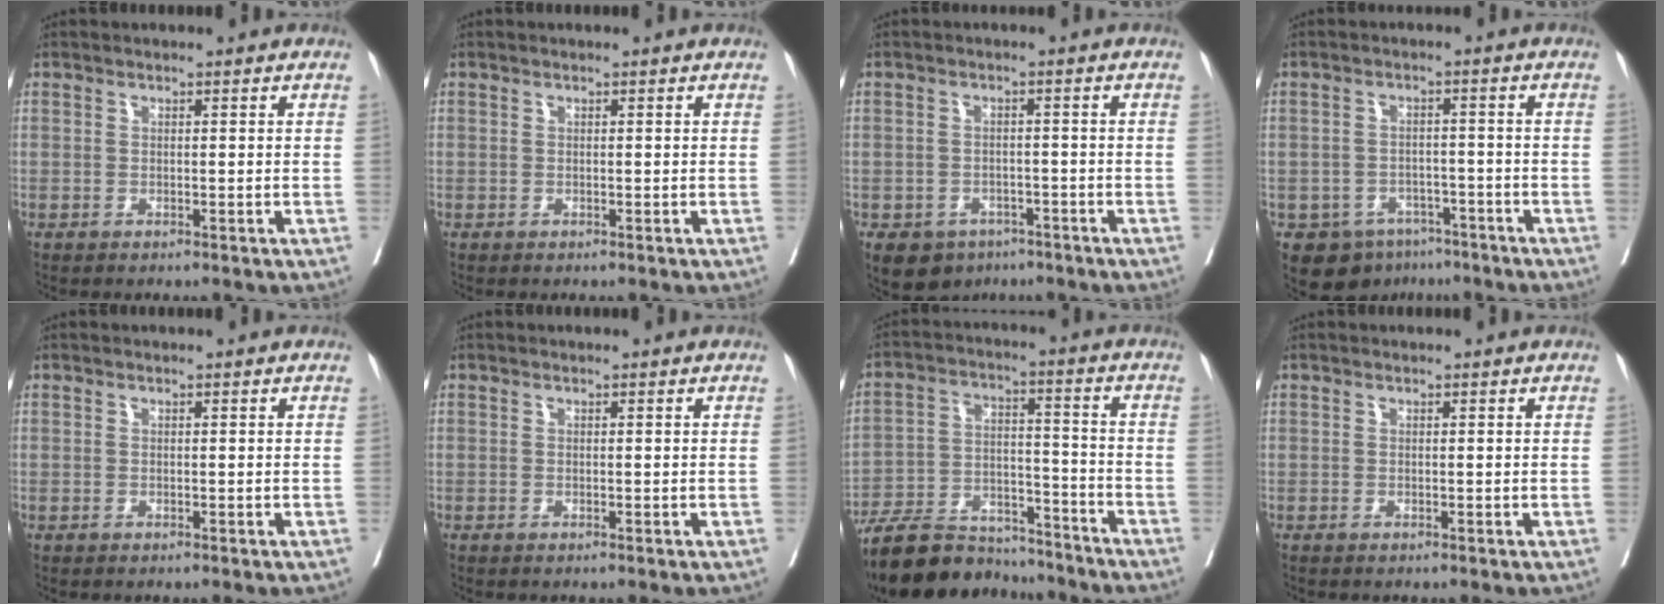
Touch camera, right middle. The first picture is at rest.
{"total": 0.0}
{"total": 6.0, "force": [-3.8, 4.4, 1.5], "torque": [-0.022, 0.003, -0.049]}
{"total": 7.2, "force": [-4.9, 4.9, 2.0], "torque": [-0.023, 0.008, -0.063]}
{"total": 0.0}
{"total": 0.0}
{"total": 14.9, "force": [-13.6, 4.5, 4.4], "torque": [-0.073, 0.017, -0.221]}
{"total": 0.6, "force": [0.5, -0.3, 0.0], "torque": [0.010, 0.002, 0.007]}